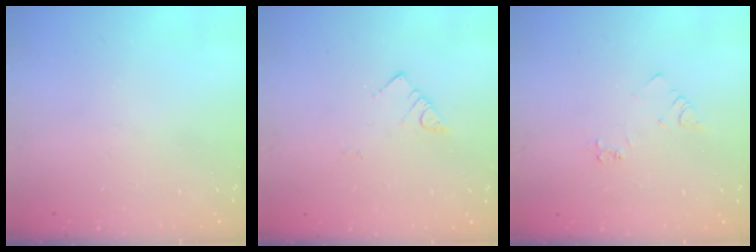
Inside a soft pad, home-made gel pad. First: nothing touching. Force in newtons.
{"total": 3.0, "press": 3.0, "slide": 0.2}
{"total": 4.0, "press": 3.9, "slide": 0.6}